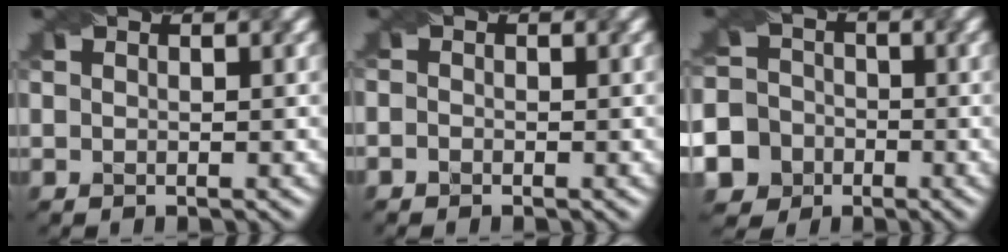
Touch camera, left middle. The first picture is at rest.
{"total": 0.8, "force": [-0.7, 0.2, 0.2], "torque": [-0.006, 0.007, -0.017]}
{"total": 10.7, "force": [-5.7, 8.9, 1.9], "torque": [-0.052, -0.023, -0.113]}